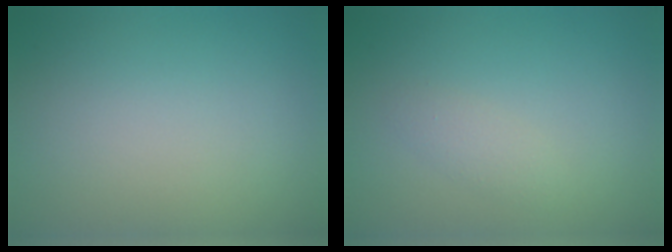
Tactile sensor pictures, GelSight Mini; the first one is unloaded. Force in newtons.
{"total": 1.2, "press": 1.2, "slide": 0.1}